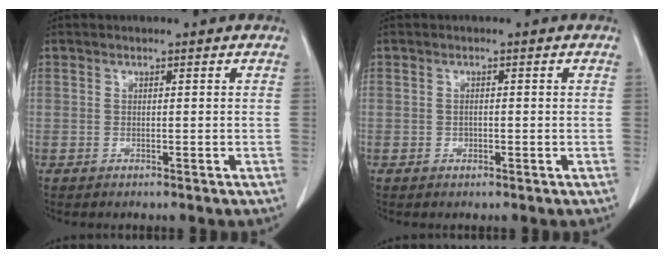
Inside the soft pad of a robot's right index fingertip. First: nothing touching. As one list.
[{"total": 0.6, "force": [-0.2, 0.5, 0.3], "torque": [-0.003, 0.002, -0.004]}]